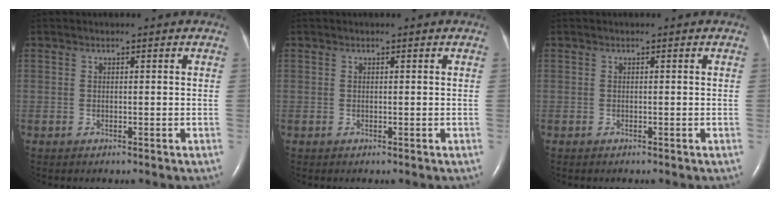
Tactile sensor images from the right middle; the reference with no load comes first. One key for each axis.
{"total": 0.0}
{"total": 0.0}